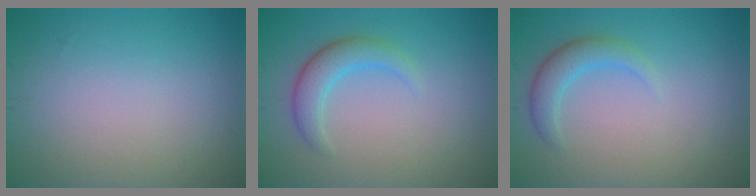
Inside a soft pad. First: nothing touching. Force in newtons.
{"total": 2.9, "press": 2.9, "slide": 0.1}
{"total": 2.5, "press": 2.5, "slide": 0.1}